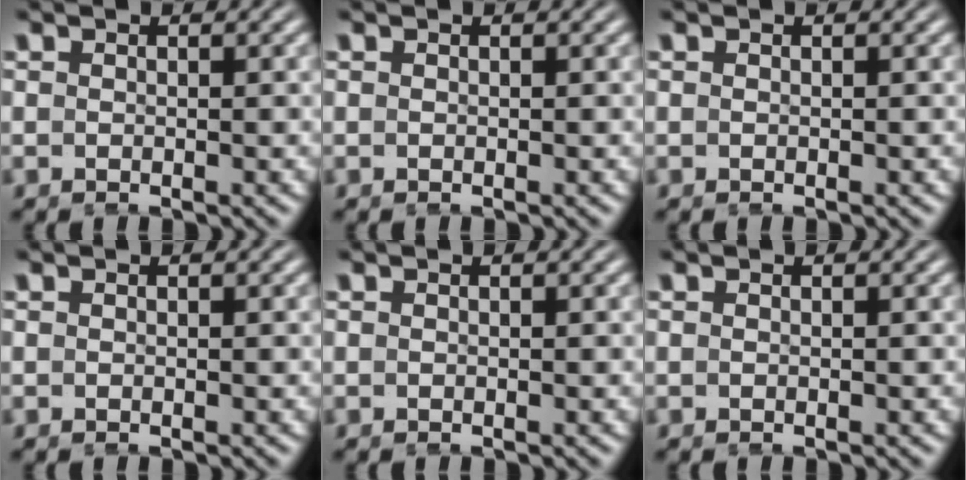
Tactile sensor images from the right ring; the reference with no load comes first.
{"total": 0.0}
{"total": 0.0}
{"total": 0.0}
{"total": 0.0}
{"total": 0.0}